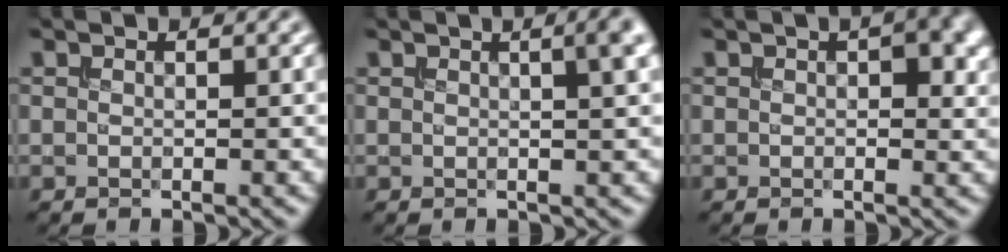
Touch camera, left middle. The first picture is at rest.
{"total": 3.2, "force": [1.2, 1.0, 2.8], "torque": [-0.016, 0.017, 0.000]}
{"total": 3.8, "force": [1.0, 2.0, 3.1], "torque": [-0.039, 0.004, 0.013]}